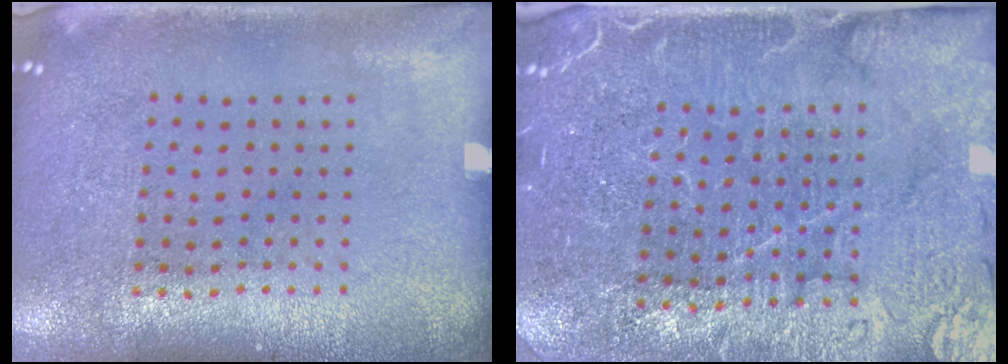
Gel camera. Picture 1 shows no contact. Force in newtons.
{"total": 4.5, "press": 4.2, "slide": 1.7}